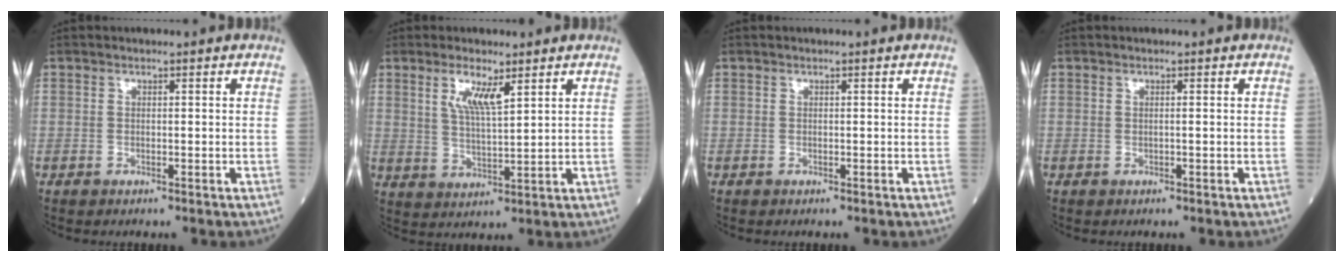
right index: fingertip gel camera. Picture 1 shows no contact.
{"total": 5.4, "force": [2.9, 1.0, 4.4], "torque": [-0.093, -0.004, 0.057]}
{"total": 0.0}
{"total": 0.0}